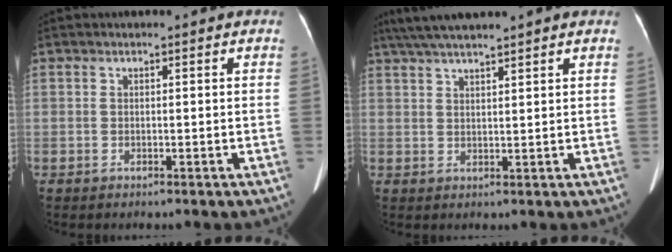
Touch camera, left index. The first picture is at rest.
{"total": 7.3, "force": [6.1, -0.1, 4.1], "torque": [-0.073, 0.032, 0.103]}